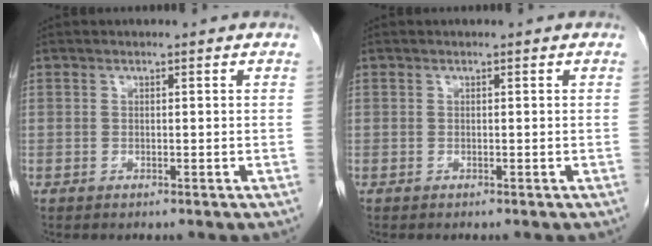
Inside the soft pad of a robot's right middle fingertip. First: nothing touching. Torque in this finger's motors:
{"motor_torque": [-0.35, 0.05, -0.03, -0.01]}